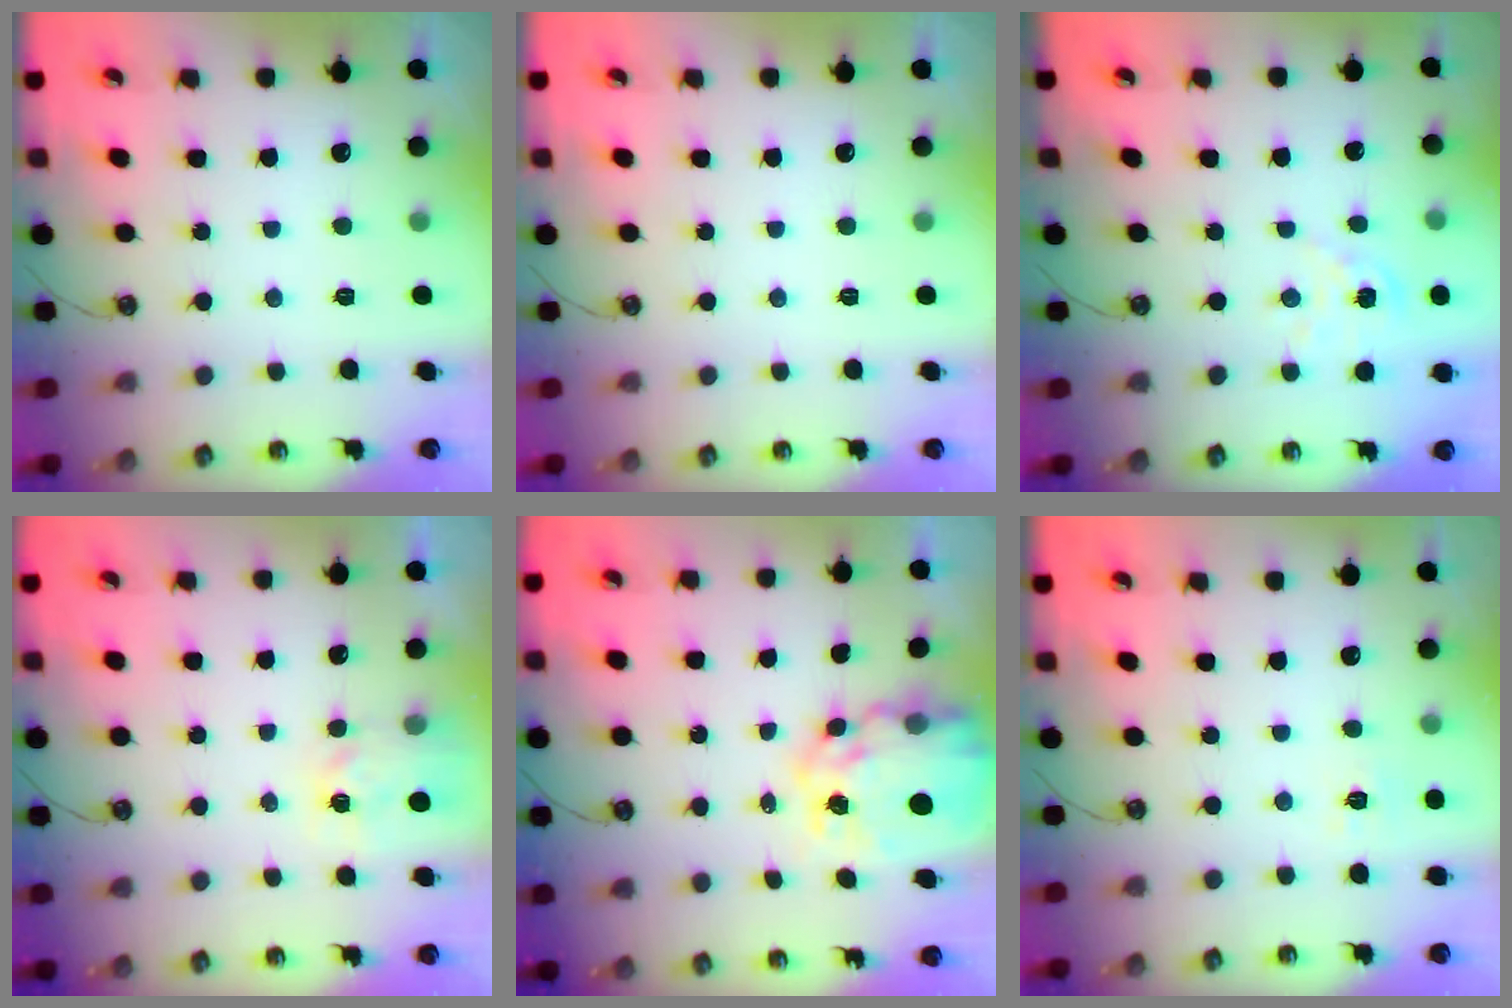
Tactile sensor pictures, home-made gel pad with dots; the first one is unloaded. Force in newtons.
{"total": 0.0}
{"total": 2.9, "press": 2.9, "slide": 0.3}
{"total": 4.2, "press": 4.2, "slide": 0.5}
{"total": 14.2, "press": 14.2, "slide": 1.0}
{"total": 6.4, "press": 6.3, "slide": 0.8}